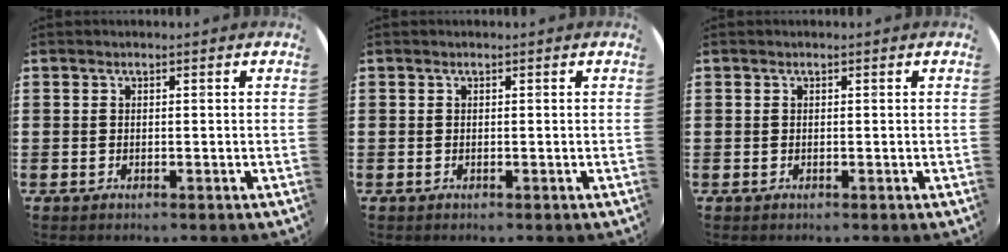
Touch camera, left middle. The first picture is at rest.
{"total": 0.0}
{"total": 0.0}